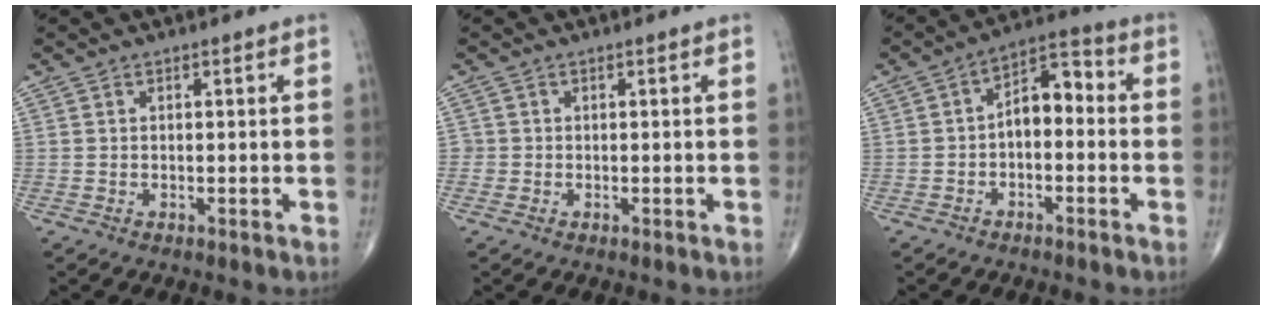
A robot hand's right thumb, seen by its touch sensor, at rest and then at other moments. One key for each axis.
{"total": 1.1, "fx": -0.3, "fy": 1.1, "fz": 0.0, "tx": 0.007, "ty": 0.006, "tz": -0.009}
{"total": 7.7, "fx": -0.9, "fy": 4.6, "fz": 6.1, "tx": -0.077, "ty": 0.041, "tz": -0.029}